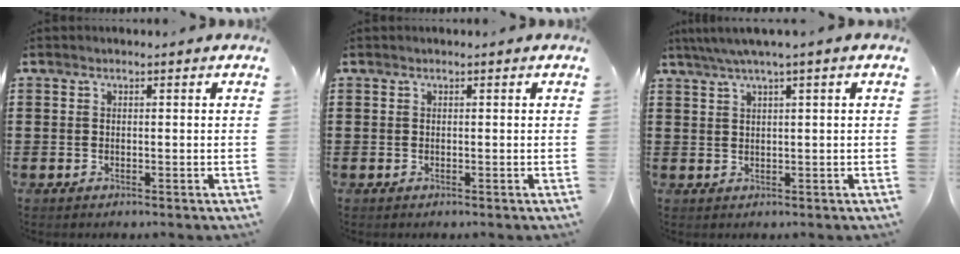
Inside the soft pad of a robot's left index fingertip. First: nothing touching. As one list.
[{"total": 0.0}, {"total": 2.0, "force": [1.0, -0.2, 1.7], "torque": [-0.031, 0.000, 0.019]}]